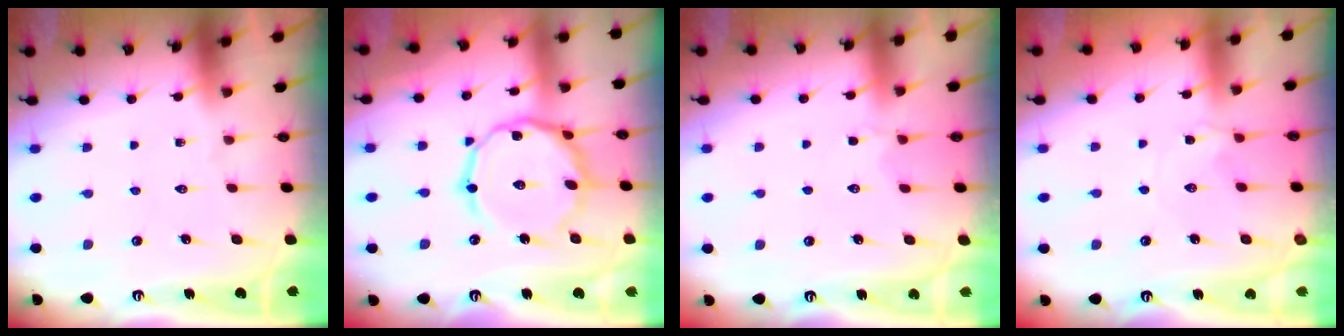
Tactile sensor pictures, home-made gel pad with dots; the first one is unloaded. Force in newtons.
{"total": 15.2, "press": 15.1, "slide": 0.9}
{"total": 2.6, "press": 2.4, "slide": 1.2}
{"total": 2.7, "press": 2.7, "slide": 0.4}